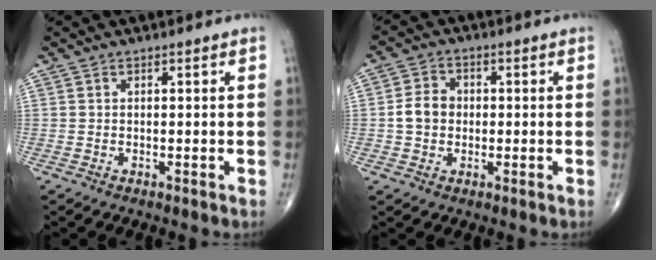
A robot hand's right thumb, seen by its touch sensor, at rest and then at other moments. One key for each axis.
{"total": 5.2, "fx": -0.3, "fy": 4.3, "fz": 2.9, "tx": -0.043, "ty": 0.013, "tz": -0.010}